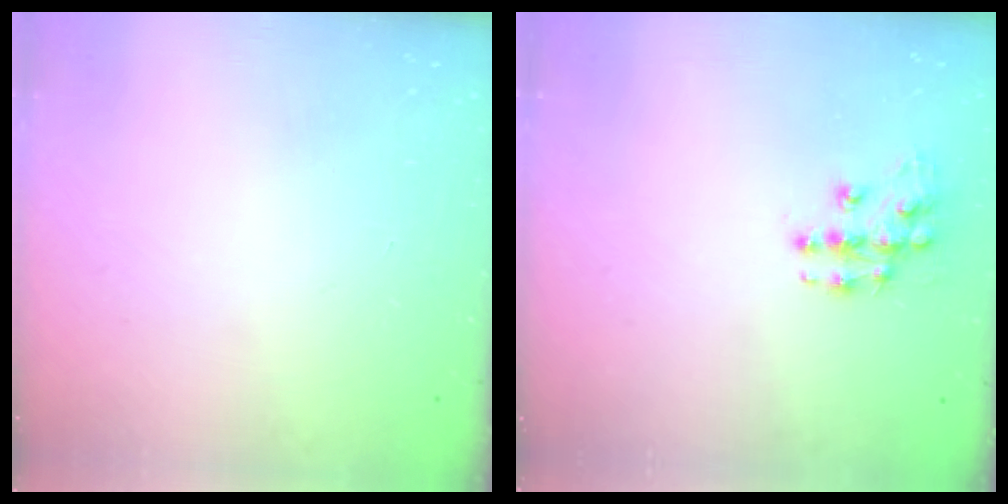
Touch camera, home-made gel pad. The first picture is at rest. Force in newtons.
{"total": 9.7, "press": 9.7, "slide": 0.7}